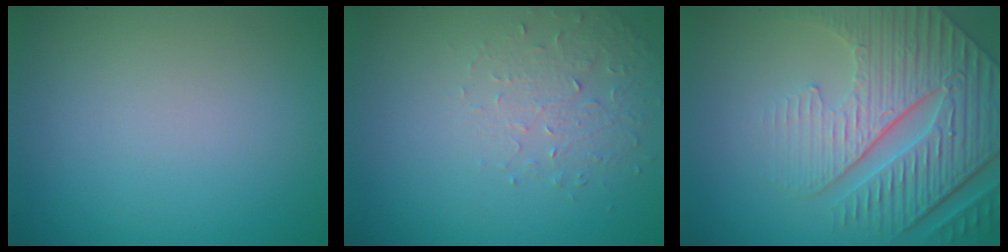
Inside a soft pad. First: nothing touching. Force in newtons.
{"total": 1.6, "press": 1.1, "slide": 1.2}
{"total": 7.5, "press": 6.0, "slide": 4.6}